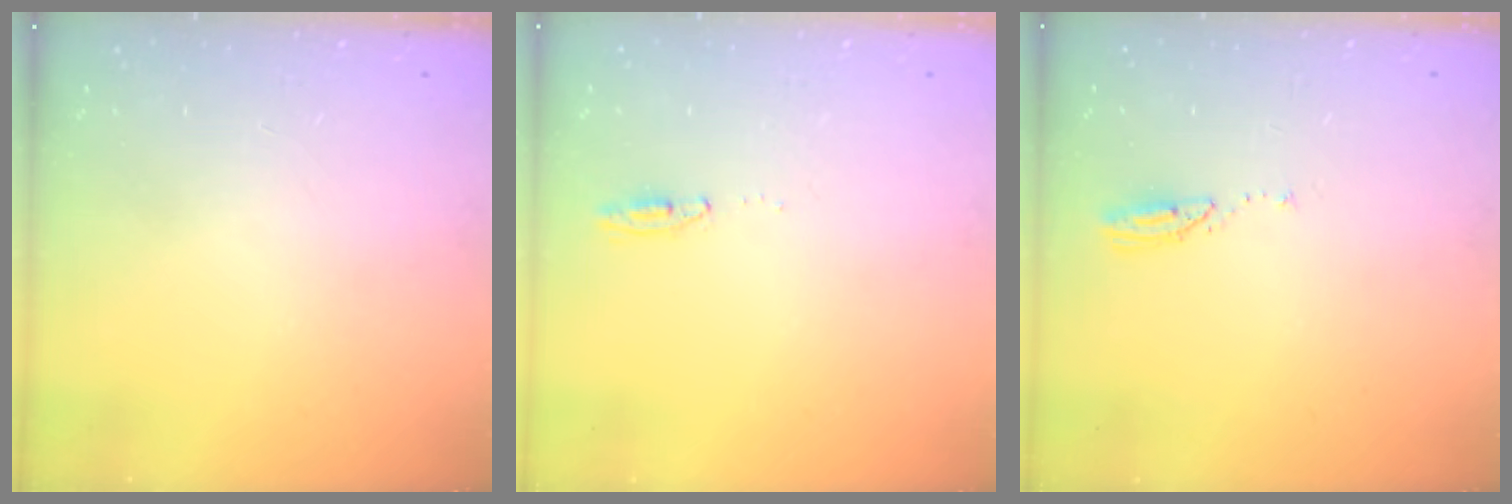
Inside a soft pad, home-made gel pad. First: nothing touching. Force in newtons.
{"total": 4.1, "press": 3.1, "slide": 2.6}
{"total": 3.0, "press": 2.9, "slide": 0.3}